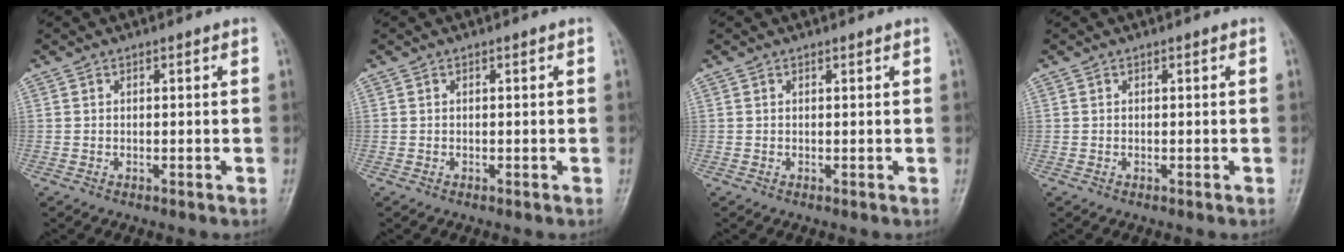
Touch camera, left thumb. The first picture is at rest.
{"total": 0.0}
{"total": 0.0}
{"total": 0.0}